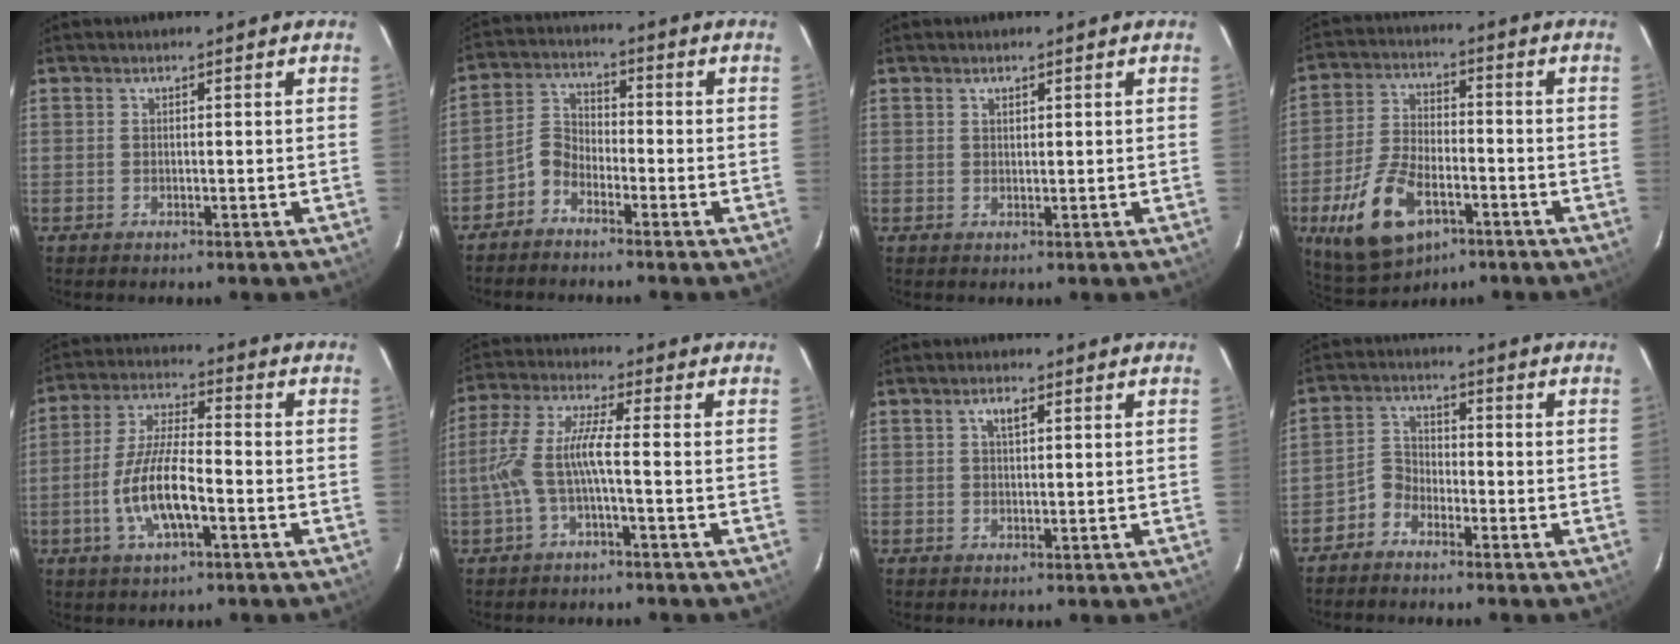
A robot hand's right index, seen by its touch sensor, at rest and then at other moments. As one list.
[{"total": 4.5, "force": [-3.3, 2.5, 1.6], "torque": [-0.038, 0.018, -0.074]}, {"total": 0.9, "force": [0.6, 0.5, 0.4], "torque": [-0.004, 0.003, 0.011]}, {"total": 14.2, "force": [-6.6, 7.4, 10.2], "torque": [-0.225, -0.012, -0.112]}, {"total": 10.8, "force": [-3.7, 3.1, 9.6], "torque": [-0.199, -0.001, -0.069]}, {"total": 7.2, "force": [-2.1, 0.4, 6.8], "torque": [-0.161, 0.008, -0.038]}, {"total": 2.2, "force": [0.9, 1.0, 1.7], "torque": [-0.031, 0.007, 0.016]}, {"total": 3.8, "force": [-3.0, 2.2, 0.7], "torque": [-0.013, 0.015, -0.066]}]